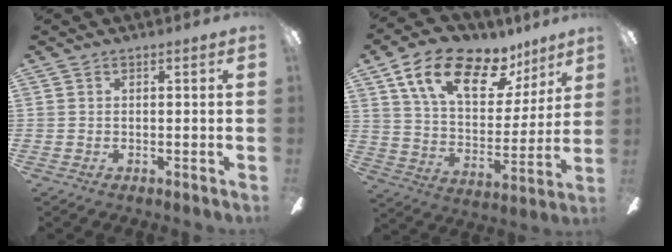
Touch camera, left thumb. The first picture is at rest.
{"total": 20.9, "force": [12.2, 10.2, 13.5], "torque": [-0.223, -0.056, 0.212]}